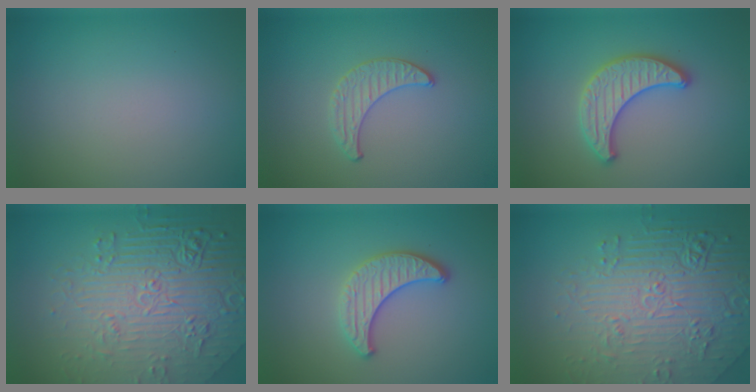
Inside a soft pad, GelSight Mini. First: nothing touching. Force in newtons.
{"total": 1.3, "press": 1.3, "slide": 0.2}
{"total": 3.4, "press": 3.4, "slide": 0.1}
{"total": 8.9, "press": 6.1, "slide": 6.5}
{"total": 3.3, "press": 3.1, "slide": 1.0}
{"total": 6.9, "press": 5.6, "slide": 4.0}